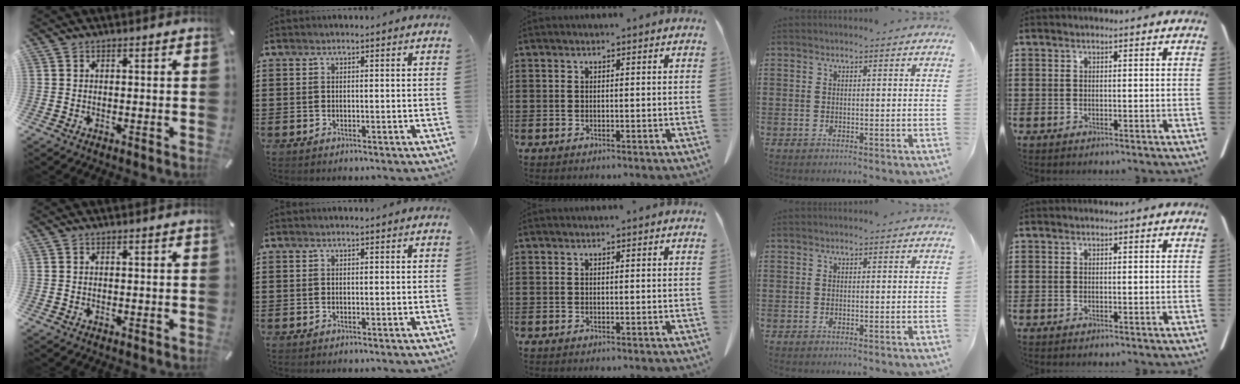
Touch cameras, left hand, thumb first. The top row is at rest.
{}